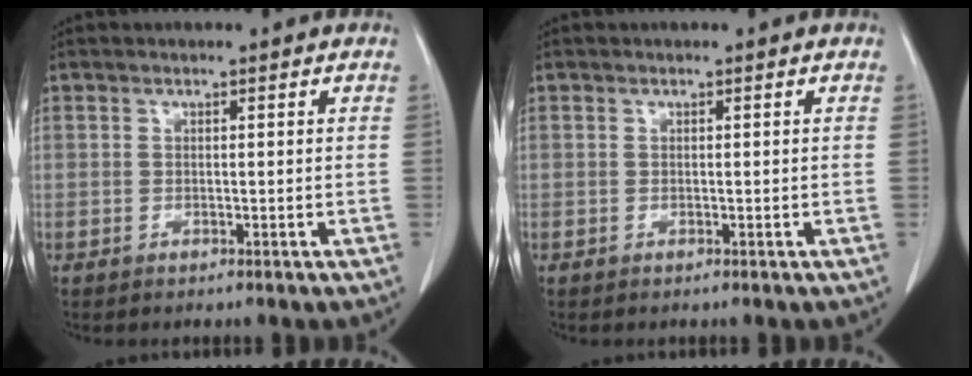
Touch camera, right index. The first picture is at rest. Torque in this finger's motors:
{"motor_torque": [-0.01, 0.00, 0.00, 0.00]}